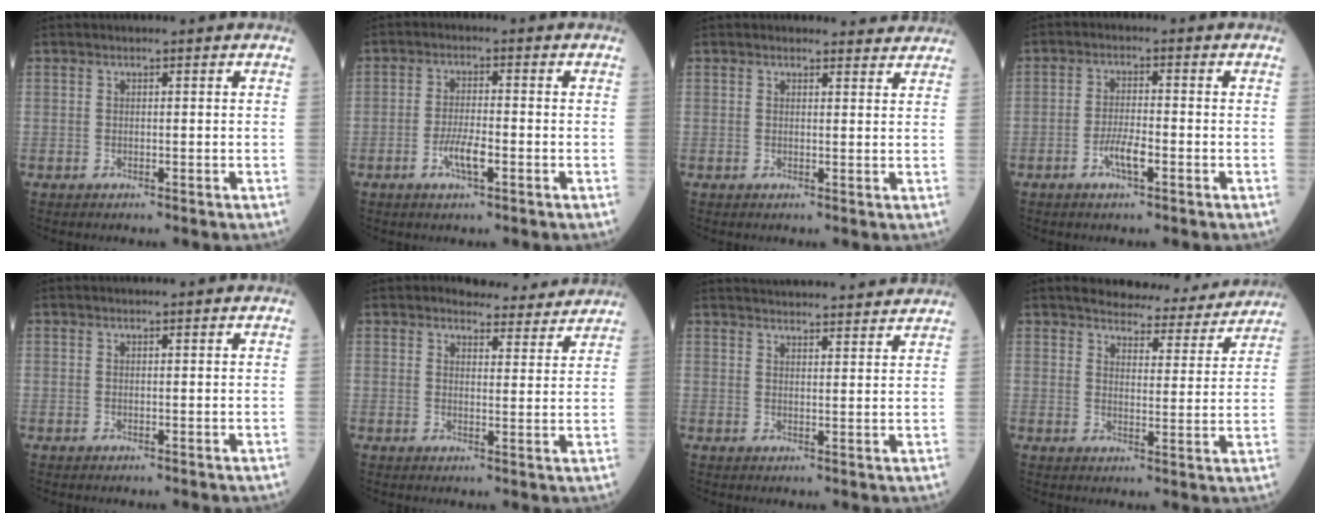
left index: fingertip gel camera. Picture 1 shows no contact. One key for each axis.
{"total": 4.2, "fx": -1.8, "fy": 0.8, "fz": 3.7, "tx": -0.072, "ty": 0.000, "tz": -0.035}
{"total": 3.0, "fx": 2.9, "fy": 0.8, "fz": -0.2, "tx": 0.002, "ty": -0.005, "tz": 0.021}
{"total": 3.8, "fx": -1.9, "fy": 0.7, "fz": 3.3, "tx": -0.063, "ty": 0.001, "tz": -0.036}
{"total": 1.1, "fx": 1.1, "fy": 0.0, "fz": 0.4, "tx": -0.004, "ty": 0.010, "tz": 0.017}
{"total": 6.7, "fx": 6.4, "fy": 1.7, "fz": 0.6, "tx": -0.001, "ty": -0.006, "tz": 0.069}
{"total": 17.4, "fx": 16.7, "fy": 1.5, "fz": 5.0, "tx": -0.073, "ty": 0.019, "tz": 0.221}
{"total": 12.2, "fx": 11.5, "fy": 2.7, "fz": 2.8, "tx": -0.019, "ty": -0.015, "tz": 0.132}